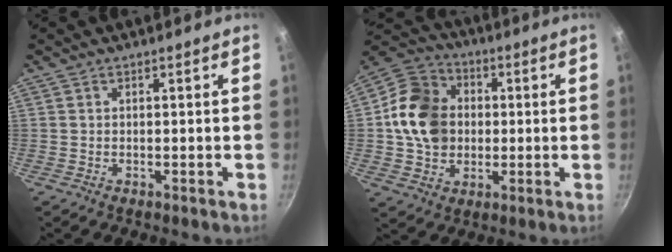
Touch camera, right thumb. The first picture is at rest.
{"total": 14.7, "force": [1.0, 12.0, 8.3], "torque": [-0.125, 0.018, 0.008]}